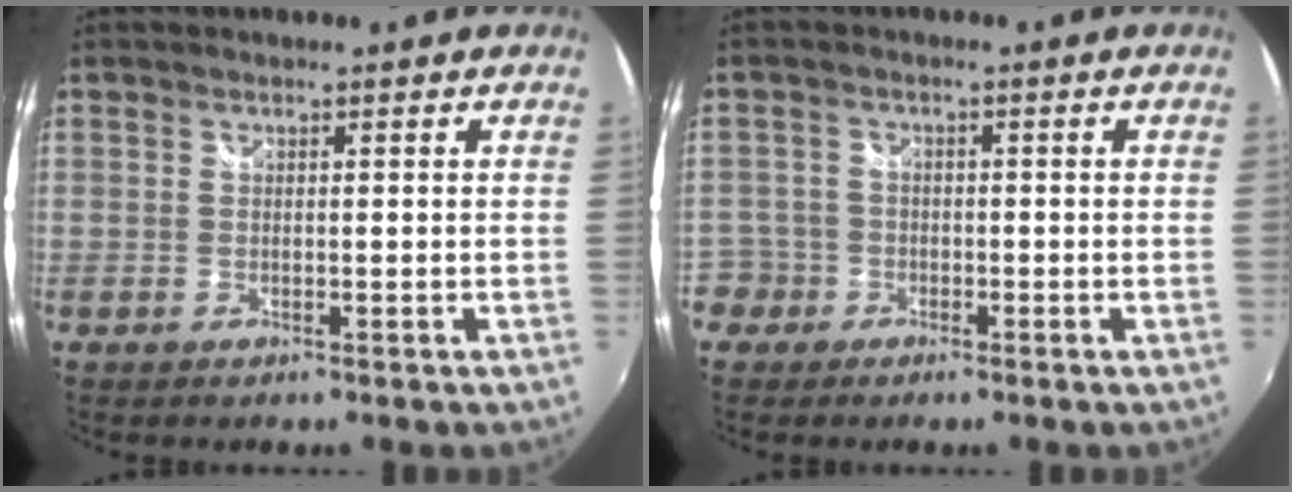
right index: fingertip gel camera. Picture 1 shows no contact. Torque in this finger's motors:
{"motor_torque": [-0.08, -0.18, -0.38, -0.21]}